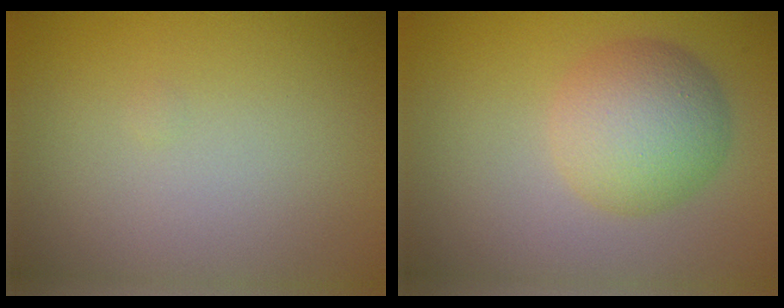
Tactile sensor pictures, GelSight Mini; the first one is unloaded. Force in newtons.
{"total": 5.4, "press": 5.4, "slide": 0.0}